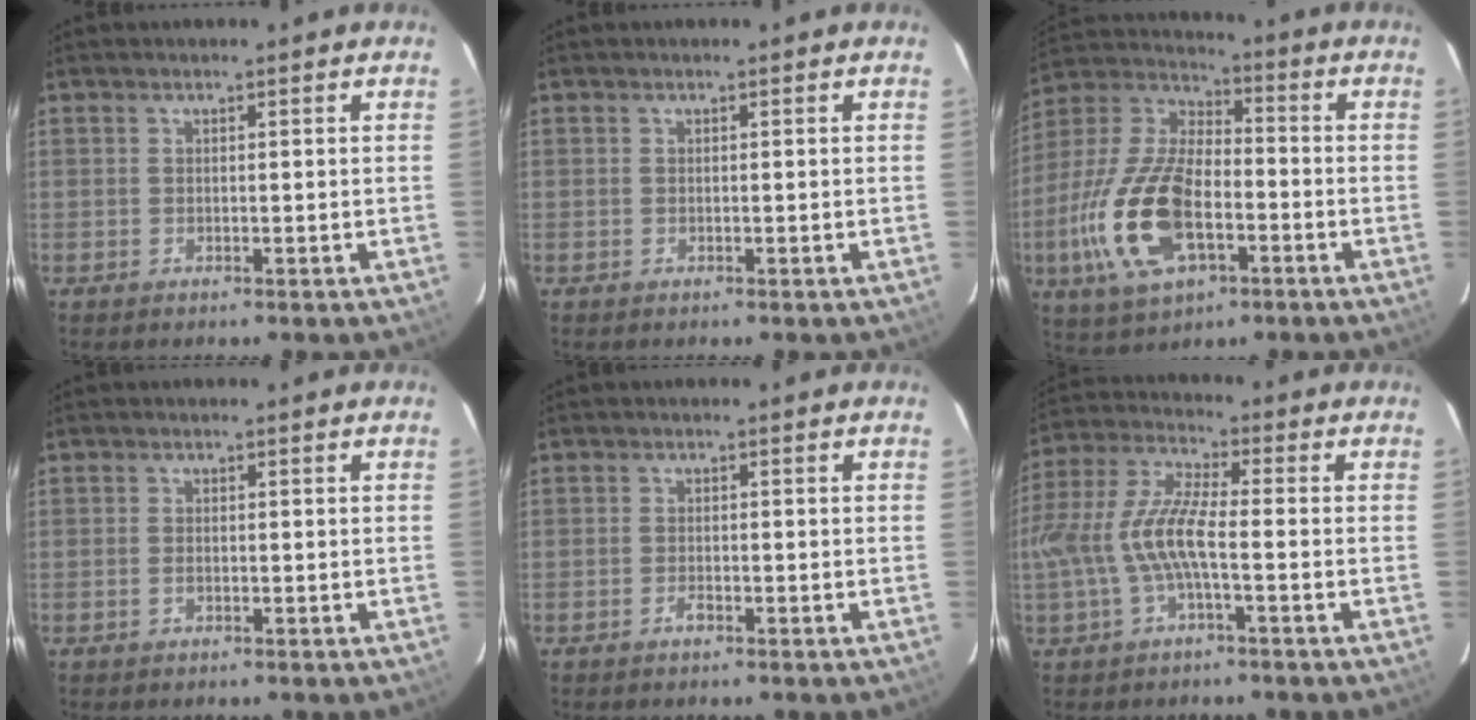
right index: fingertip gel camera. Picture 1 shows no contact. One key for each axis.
{"total": 0.0}
{"total": 19.8, "fx": -6.2, "fy": 9.8, "fz": 16.0, "tx": -0.358, "ty": -0.010, "tz": -0.114}
{"total": 1.3, "fx": -0.5, "fy": 0.8, "fz": 0.9, "tx": -0.019, "ty": 0.001, "tz": -0.011}
{"total": 1.4, "fx": -1.0, "fy": 0.6, "fz": 0.9, "tx": -0.018, "ty": 0.001, "tz": -0.018}
{"total": 11.0, "fx": -2.5, "fy": 2.6, "fz": 10.4, "tx": -0.223, "ty": 0.004, "tz": -0.044}